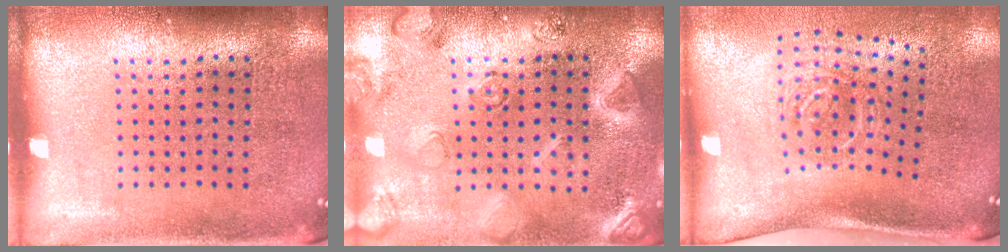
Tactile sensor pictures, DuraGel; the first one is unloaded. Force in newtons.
{"total": 2.7, "press": 2.7, "slide": 0.4}
{"total": 2.0, "press": 1.3, "slide": 1.5}